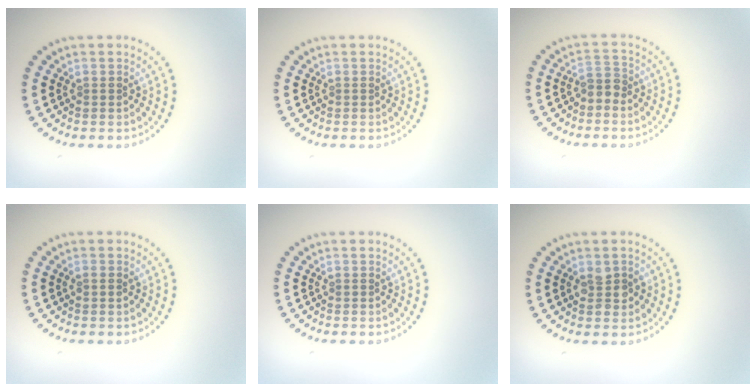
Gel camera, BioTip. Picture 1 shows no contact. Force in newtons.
{"total": 0.0}
{"total": 1.8, "press": 1.4, "slide": 1.2}
{"total": 0.7, "press": 0.7, "slide": 0.2}
{"total": 0.0}
{"total": 2.0, "press": 2.0, "slide": 0.2}